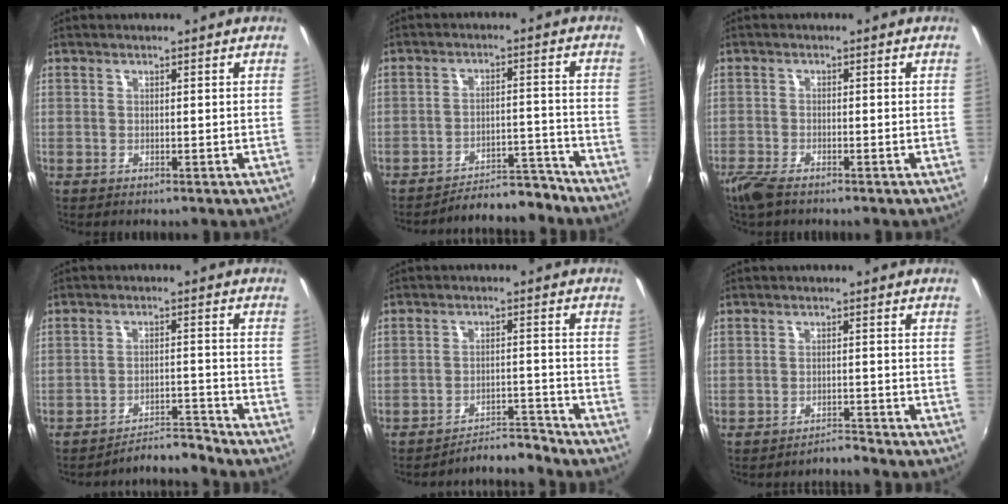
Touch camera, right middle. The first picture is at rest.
{"total": 8.6, "force": [-8.4, 1.0, 1.1], "torque": [-0.032, 0.019, -0.117]}
{"total": 4.7, "force": [-3.7, 1.1, 2.6], "torque": [-0.073, -0.015, -0.075]}
{"total": 5.4, "force": [-5.1, -1.5, -0.7], "torque": [-0.002, 0.016, -0.083]}
{"total": 5.4, "force": [-5.3, -1.0, -0.5], "torque": [-0.004, 0.016, -0.083]}
{"total": 2.1, "force": [-2.1, -0.3, -0.1], "torque": [-0.003, 0.001, -0.031]}